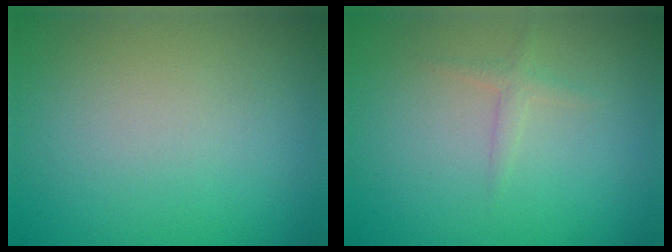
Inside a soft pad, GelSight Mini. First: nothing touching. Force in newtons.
{"total": 1.1, "press": 1.1, "slide": 0.1}